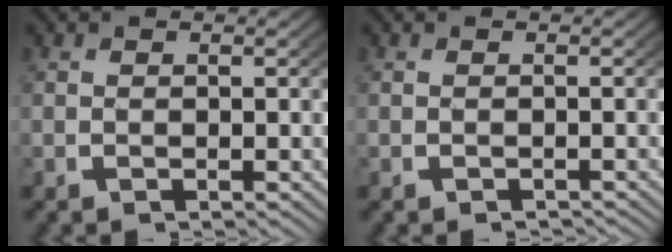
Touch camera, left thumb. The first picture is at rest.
{"total": 0.9, "force": [-0.8, 0.2, 0.2], "torque": [-0.002, -0.002, -0.012]}